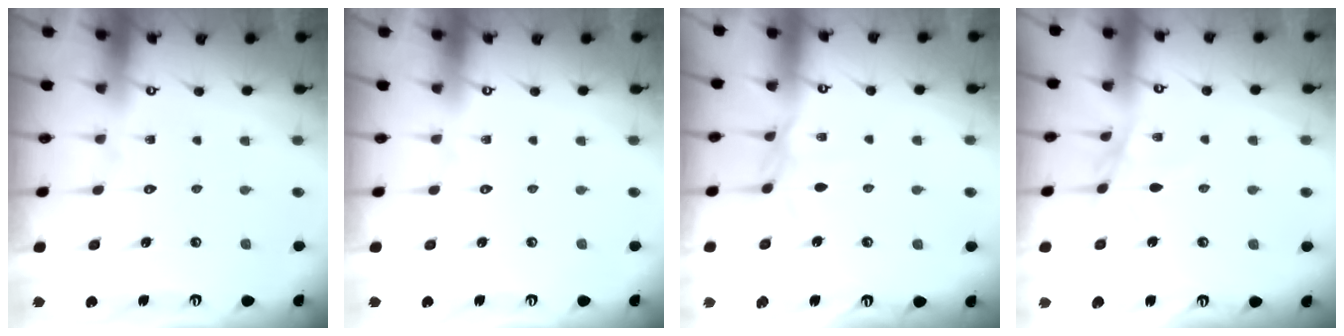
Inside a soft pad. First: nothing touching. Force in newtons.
{"total": 0.0}
{"total": 2.8, "press": 2.8, "slide": 0.5}
{"total": 3.6, "press": 3.5, "slide": 0.4}